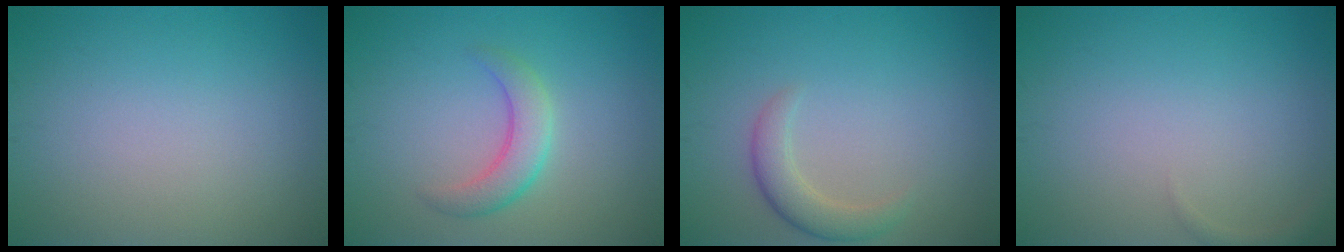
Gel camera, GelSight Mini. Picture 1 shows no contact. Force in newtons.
{"total": 3.1, "press": 3.1, "slide": 0.0}
{"total": 2.5, "press": 2.5, "slide": 0.2}
{"total": 0.7, "press": 0.7, "slide": 0.1}